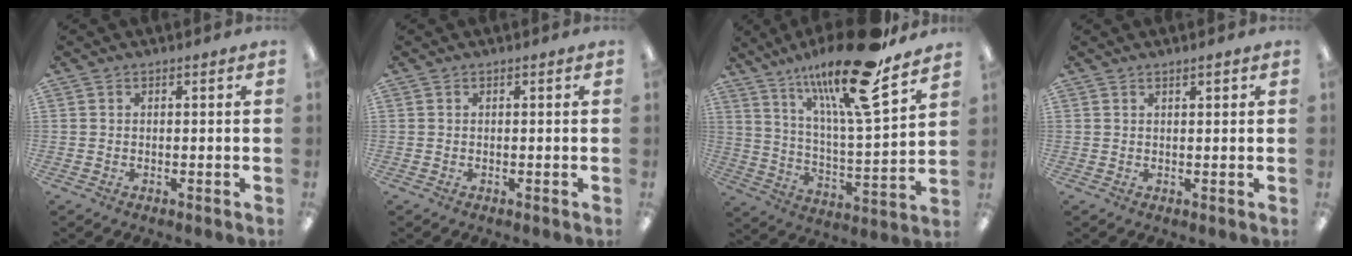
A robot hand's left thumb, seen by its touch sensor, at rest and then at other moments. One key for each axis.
{"total": 0.0}
{"total": 22.4, "fx": 15.6, "fy": 4.6, "fz": 15.4, "tx": -0.266, "ty": -0.091, "tz": 0.252}
{"total": 1.4, "fx": 1.0, "fy": 0.2, "fz": 0.9, "tx": -0.019, "ty": 0.000, "tz": 0.016}